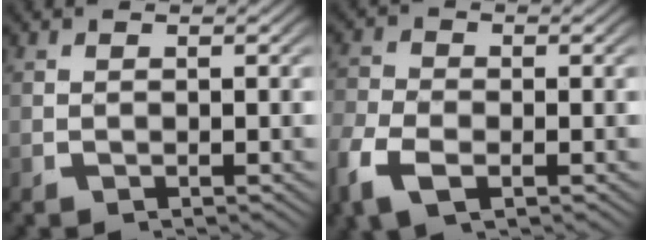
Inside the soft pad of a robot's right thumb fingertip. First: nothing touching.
{"total": 3.6, "force": [-1.7, 2.2, 2.4], "torque": [-0.062, -0.011, -0.028]}